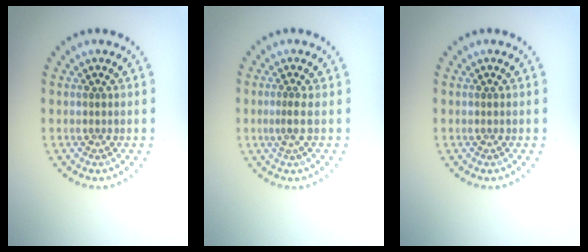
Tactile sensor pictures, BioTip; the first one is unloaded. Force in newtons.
{"total": 1.2, "press": 0.7, "slide": 1.0}
{"total": 0.0}